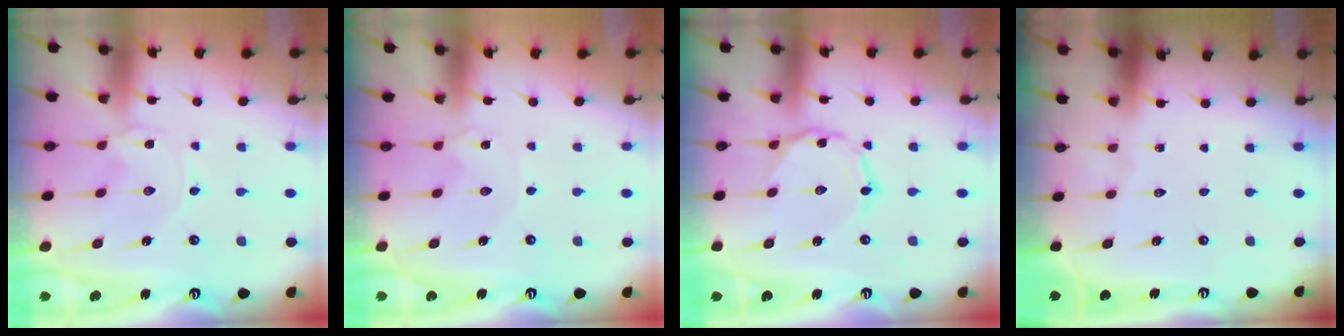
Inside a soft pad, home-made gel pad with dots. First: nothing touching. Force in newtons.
{"total": 0.0}
{"total": 1.2, "press": 1.2, "slide": 0.3}
{"total": 0.0}